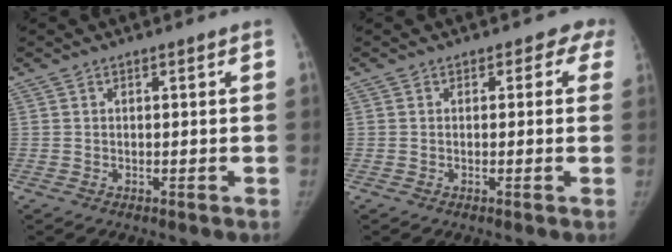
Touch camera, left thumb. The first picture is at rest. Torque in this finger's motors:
{"motor_torque": [-0.21, -0.06, 0.39, -0.20, 0.03]}